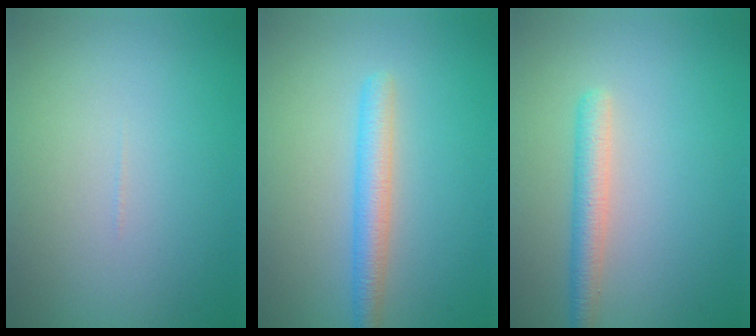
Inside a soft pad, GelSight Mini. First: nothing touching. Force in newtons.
{"total": 2.9, "press": 2.9, "slide": 0.0}
{"total": 2.6, "press": 2.6, "slide": 0.1}